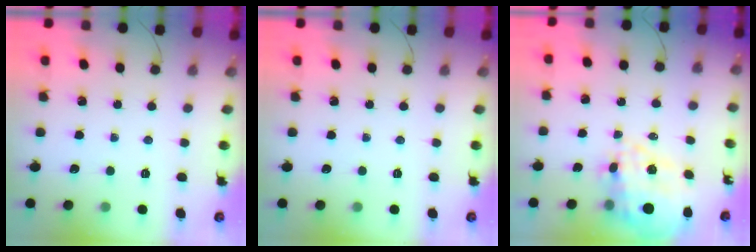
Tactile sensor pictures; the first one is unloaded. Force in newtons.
{"total": 0.0}
{"total": 16.1, "press": 15.6, "slide": 3.8}